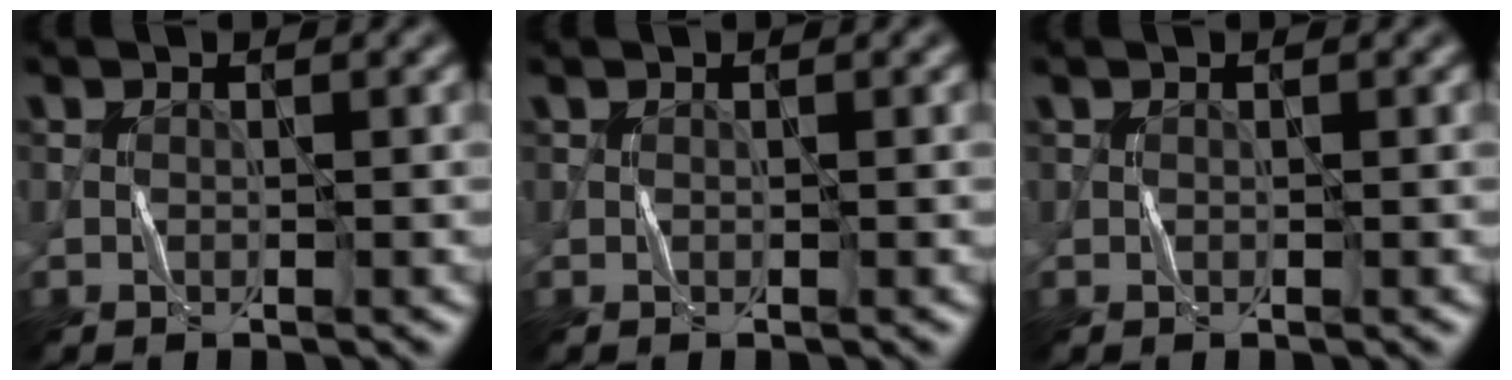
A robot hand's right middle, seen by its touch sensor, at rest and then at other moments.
{"total": 0.0}
{"total": 0.0}